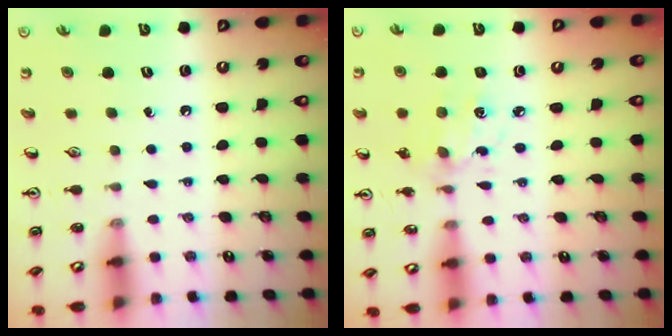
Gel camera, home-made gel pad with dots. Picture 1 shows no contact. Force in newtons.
{"total": 4.8, "press": 4.6, "slide": 1.3}